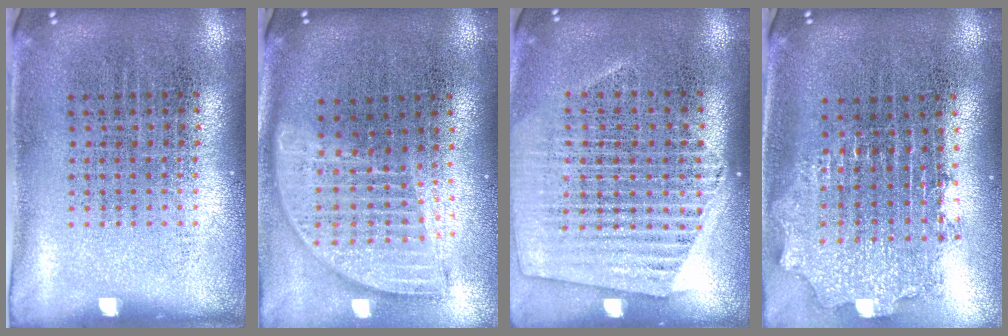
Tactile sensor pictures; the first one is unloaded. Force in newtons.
{"total": 1.8, "press": 1.5, "slide": 1.0}
{"total": 1.5, "press": 1.5, "slide": 0.4}
{"total": 2.1, "press": 1.6, "slide": 1.4}